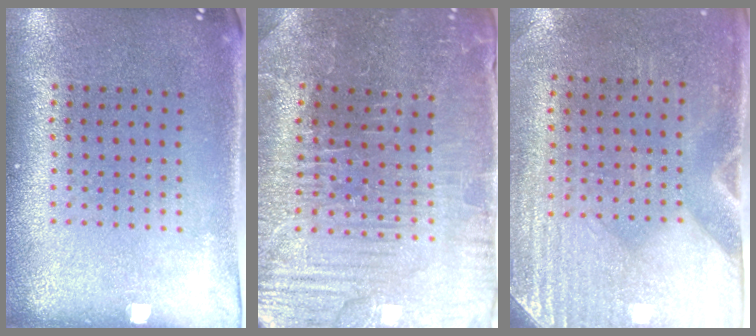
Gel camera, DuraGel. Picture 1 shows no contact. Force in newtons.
{"total": 3.6, "press": 3.6, "slide": 0.4}
{"total": 3.0, "press": 2.6, "slide": 1.5}